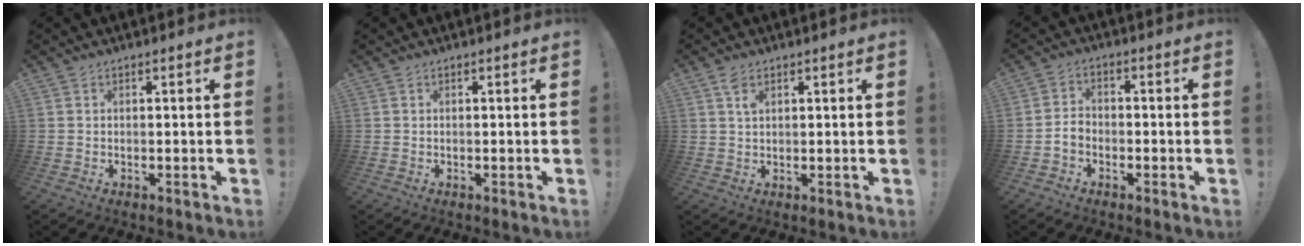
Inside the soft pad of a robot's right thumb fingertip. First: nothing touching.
{"total": 0.0}
{"total": 2.8, "force": [1.5, 1.3, 2.0], "torque": [-0.034, -0.002, 0.026]}
{"total": 4.0, "force": [-2.1, 2.8, 1.9], "torque": [-0.036, 0.010, -0.039]}